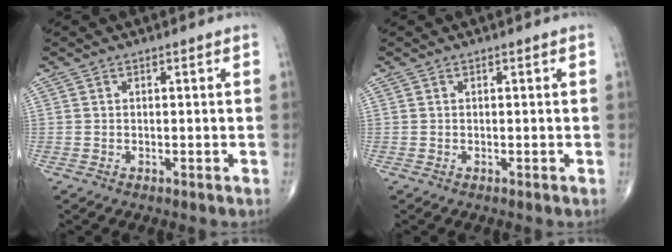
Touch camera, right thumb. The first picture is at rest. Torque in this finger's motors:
{"motor_torque": [-0.05, 0.05, -0.01, 0.01, 0.00]}